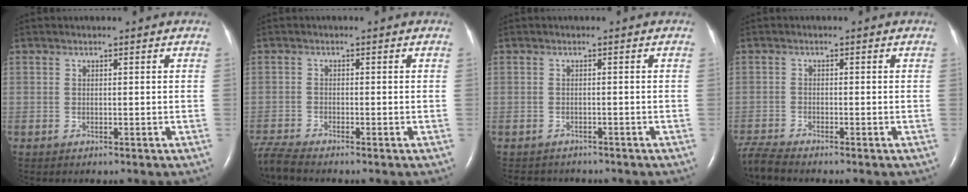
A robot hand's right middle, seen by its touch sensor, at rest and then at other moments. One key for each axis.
{"total": 3.5, "fx": -3.4, "fy": -0.8, "fz": 0.8, "tx": -0.028, "ty": -0.020, "tz": -0.069}
{"total": 3.8, "fx": -3.5, "fy": 1.4, "fz": 0.5, "tx": -0.006, "ty": -0.003, "tz": -0.047}
{"total": 3.4, "fx": -3.2, "fy": -0.8, "fz": 0.5, "tx": -0.023, "ty": -0.020, "tz": -0.066}